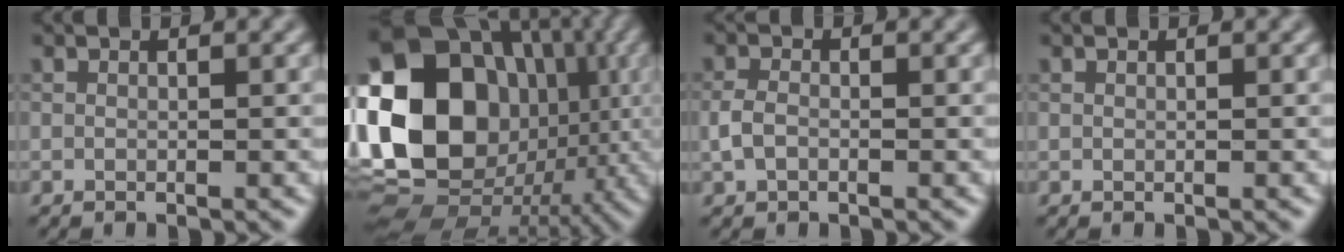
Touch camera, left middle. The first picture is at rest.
{"total": 19.9, "force": [0.7, 16.4, 11.3], "torque": [-0.213, -0.002, 0.024]}
{"total": 1.6, "force": [-0.4, 1.1, 1.1], "torque": [-0.025, 0.003, -0.011]}
{"total": 0.0}